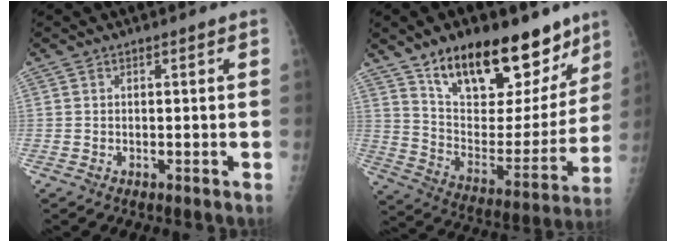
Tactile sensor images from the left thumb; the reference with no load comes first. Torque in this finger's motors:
{"motor_torque": [0.65, 0.42, 1.48, -1.29, 0.26]}